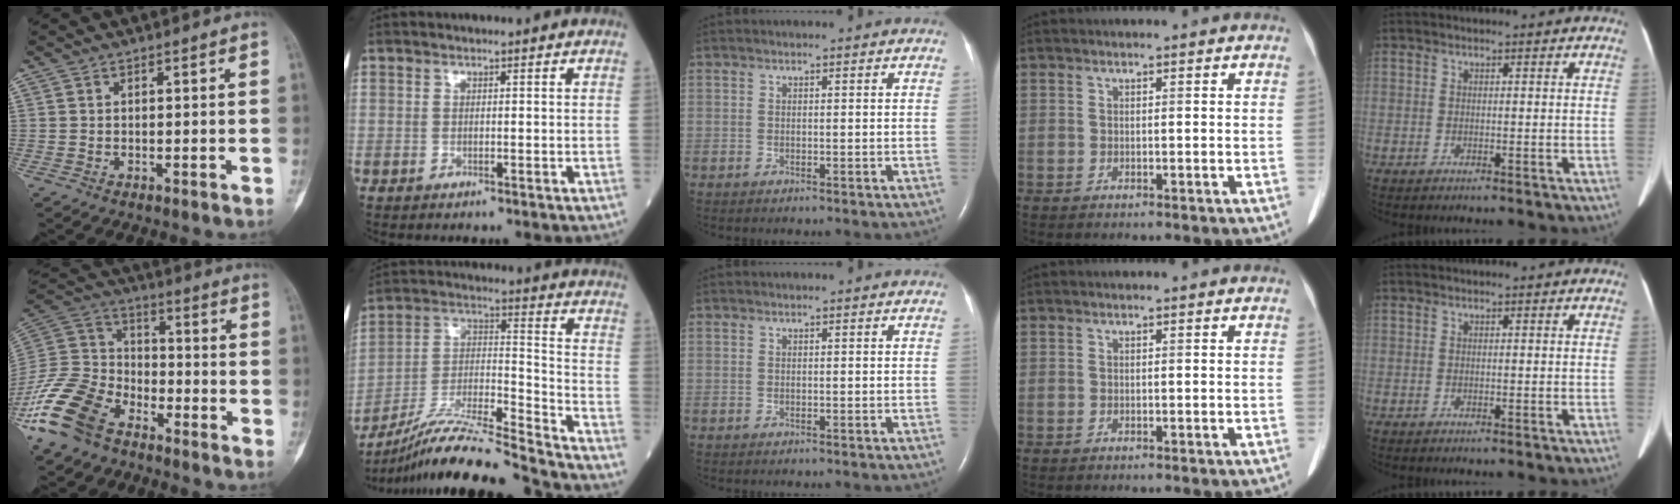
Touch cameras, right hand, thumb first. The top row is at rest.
{"thumb": {"total": 17.9, "force": [-11.4, 10.5, 9.0], "torque": [-0.187, 0.057, -0.224]}, "index": {"total": 22.4, "force": [-20.1, 0.1, 9.8], "torque": [-0.188, -0.018, -0.344]}}